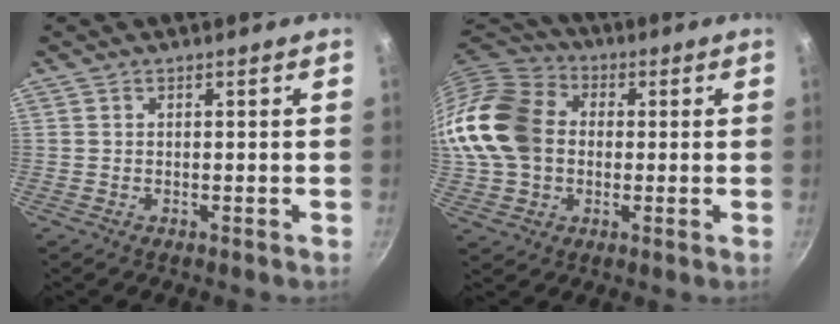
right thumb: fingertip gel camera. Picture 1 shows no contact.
{"total": 19.3, "force": [0.8, 15.0, 12.2], "torque": [-0.240, 0.035, 0.006]}